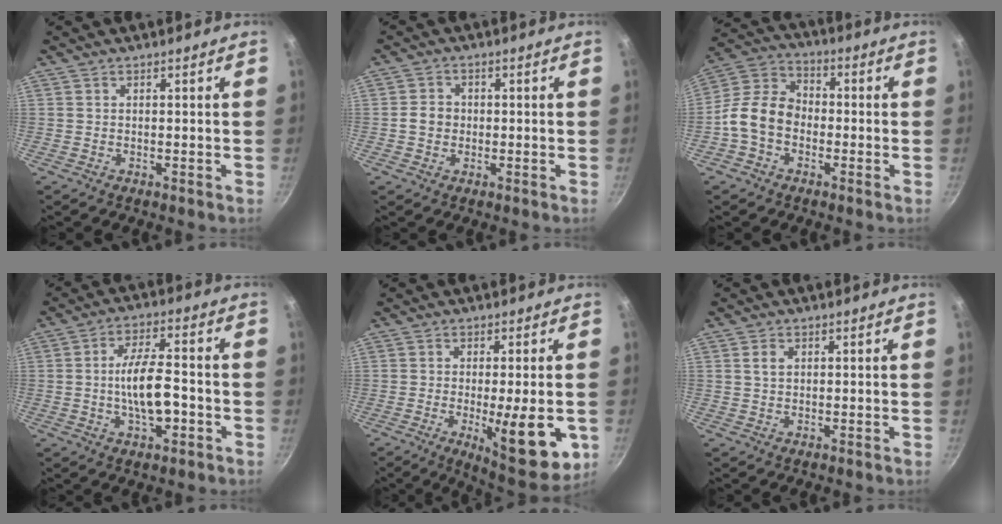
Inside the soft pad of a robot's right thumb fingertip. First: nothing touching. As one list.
[{"total": 3.5, "force": [-0.4, 3.1, 1.6], "torque": [-0.013, 0.011, -0.010]}, {"total": 10.6, "force": [-2.7, 8.0, 6.5], "torque": [-0.094, 0.036, -0.076]}, {"total": 10.4, "force": [-2.1, 4.3, 9.2], "torque": [-0.149, 0.025, -0.037]}, {"total": 14.1, "force": [-3.2, 4.0, 13.2], "torque": [-0.162, -0.003, -0.035]}, {"total": 2.1, "force": [0.6, 1.5, 1.3], "torque": [-0.019, 0.002, 0.012]}]